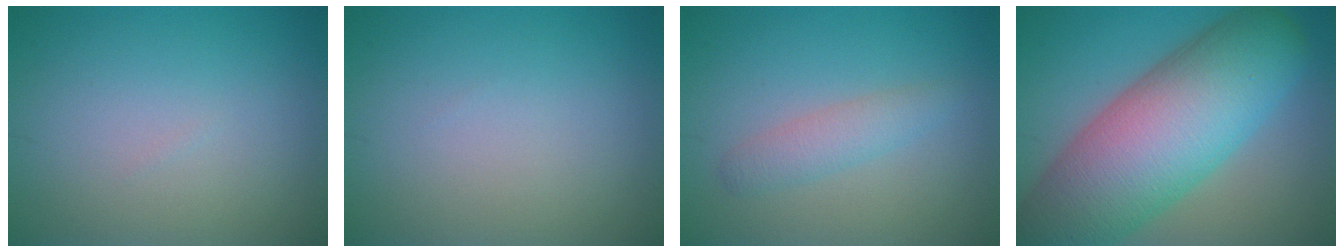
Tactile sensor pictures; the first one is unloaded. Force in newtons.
{"total": 0.0}
{"total": 2.2, "press": 2.2, "slide": 0.1}
{"total": 14.3, "press": 14.2, "slide": 0.5}